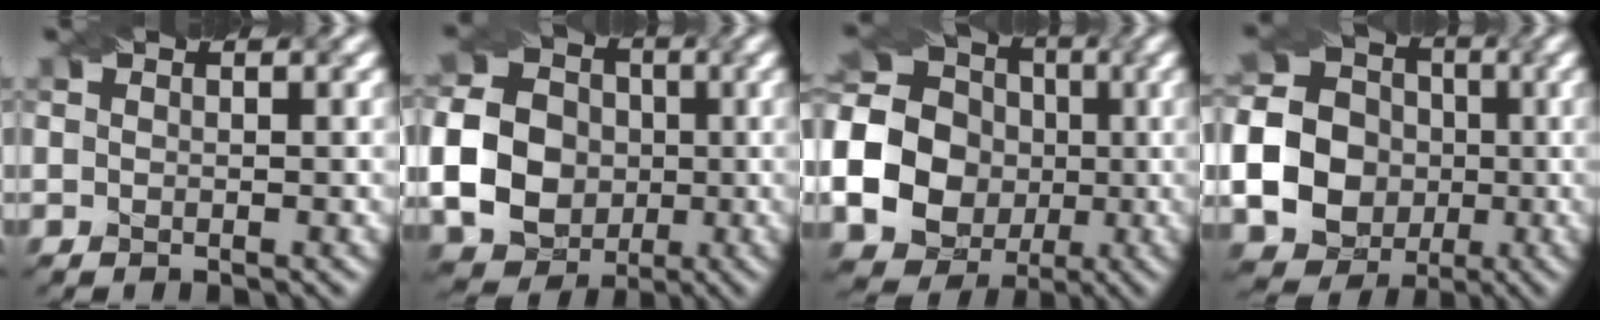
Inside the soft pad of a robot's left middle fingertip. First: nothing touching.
{"total": 13.2, "force": [-1.0, 12.2, 5.0], "torque": [-0.135, -0.002, -0.040]}
{"total": 24.4, "force": [-3.4, 23.2, 6.7], "torque": [-0.167, -0.010, -0.112]}
{"total": 23.5, "force": [-3.2, 22.6, 5.9], "torque": [-0.167, -0.019, -0.097]}